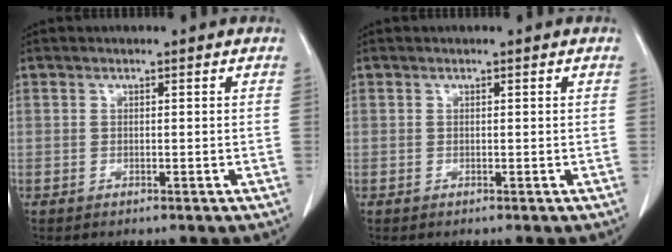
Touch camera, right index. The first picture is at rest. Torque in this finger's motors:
{"motor_torque": [-0.05, 0.04, 0.02, 0.01]}